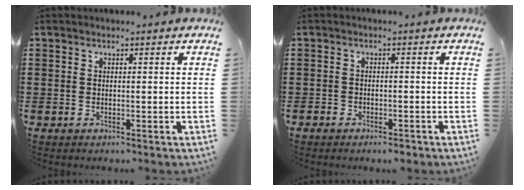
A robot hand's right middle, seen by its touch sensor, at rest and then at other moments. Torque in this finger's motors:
{"motor_torque": [-0.14, 0.02, -0.05, -0.01]}